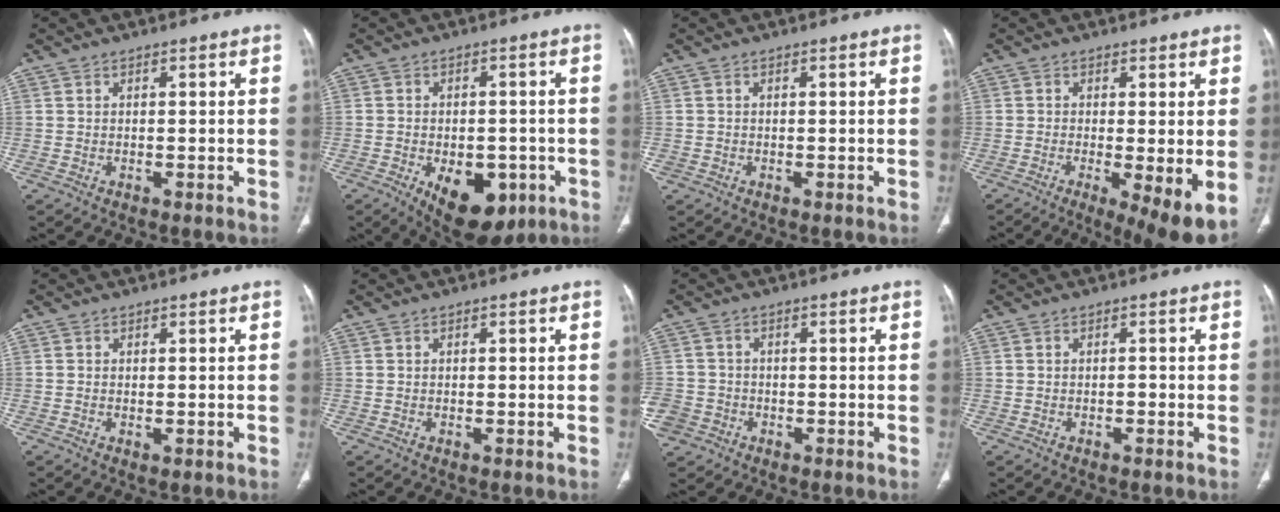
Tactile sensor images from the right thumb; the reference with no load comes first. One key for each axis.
{"total": 13.0, "fx": -5.6, "fy": 7.4, "fz": 9.1, "tx": -0.108, "ty": 0.009, "tz": -0.066}
{"total": 0.7, "fx": -0.2, "fy": 0.7, "fz": 0.1, "tx": -0.002, "ty": 0.003, "tz": -0.004}
{"total": 9.1, "fx": -2.2, "fy": 2.3, "fz": 8.6, "tx": -0.131, "ty": -0.026, "tz": -0.033}
{"total": 0.7, "fx": -0.2, "fy": 0.4, "fz": 0.5, "tx": -0.011, "ty": -0.003, "tz": 0.000}
{"total": 0.0}
{"total": 7.2, "fx": -2.9, "fy": 6.3, "fz": 1.9, "tx": -0.056, "ty": 0.021, "tz": -0.049}
{"total": 0.7, "fx": -0.3, "fy": 0.4, "fz": 0.5, "tx": -0.005, "ty": 0.002, "tz": -0.008}